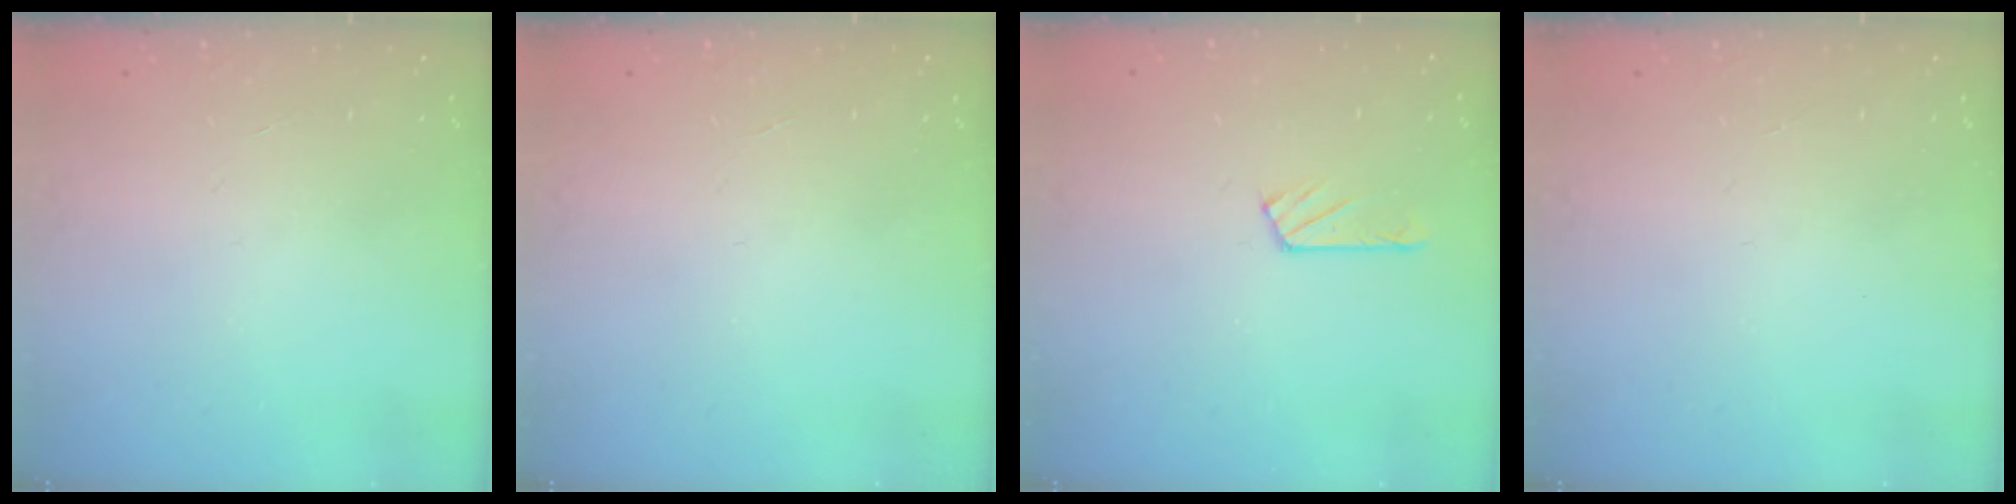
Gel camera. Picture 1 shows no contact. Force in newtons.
{"total": 0.0}
{"total": 5.3, "press": 5.3, "slide": 0.6}
{"total": 0.0}